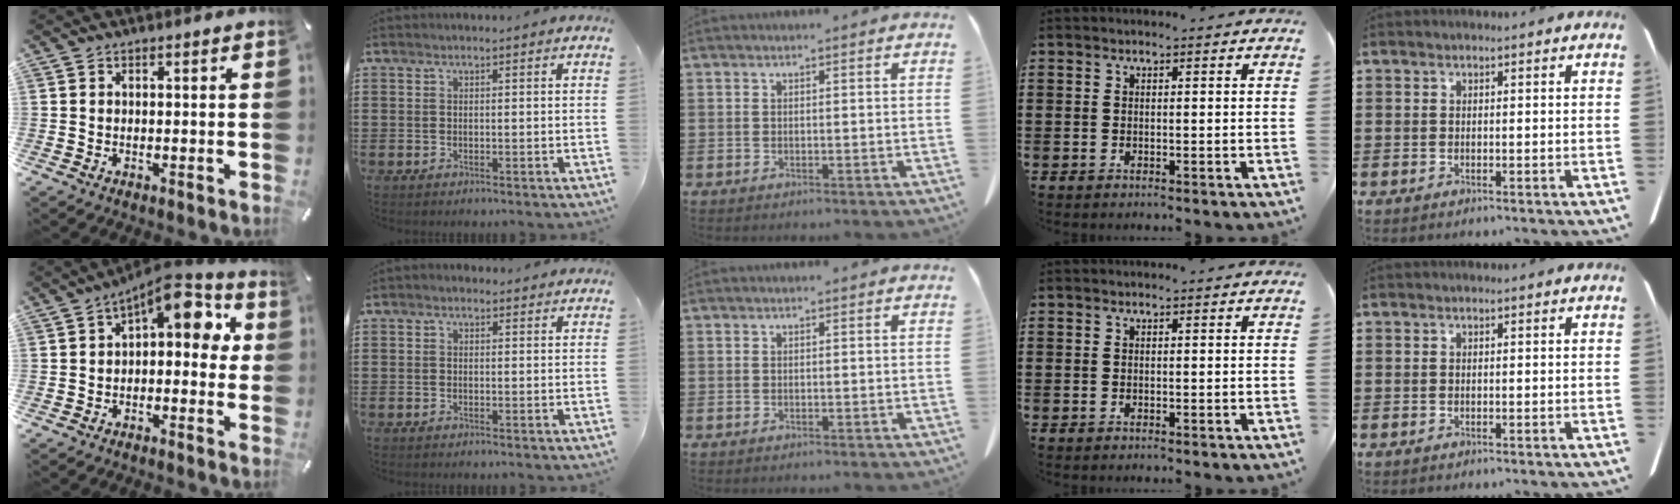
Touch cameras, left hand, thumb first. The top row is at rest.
{"thumb": {"total": 10.2, "force": [4.0, 4.8, 8.0], "torque": [-0.110, -0.024, 0.064]}, "index": {"total": 0.8, "force": [0.3, 0.6, 0.4], "torque": [-0.009, 0.006, 0.005]}}